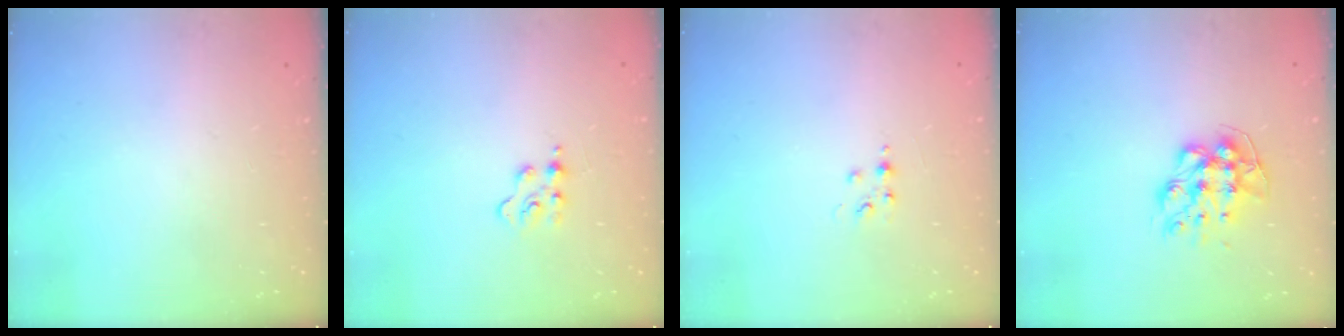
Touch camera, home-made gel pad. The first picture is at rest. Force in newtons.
{"total": 2.4, "press": 2.4, "slide": 0.3}
{"total": 4.3, "press": 4.2, "slide": 0.6}
{"total": 10.0, "press": 9.9, "slide": 0.7}